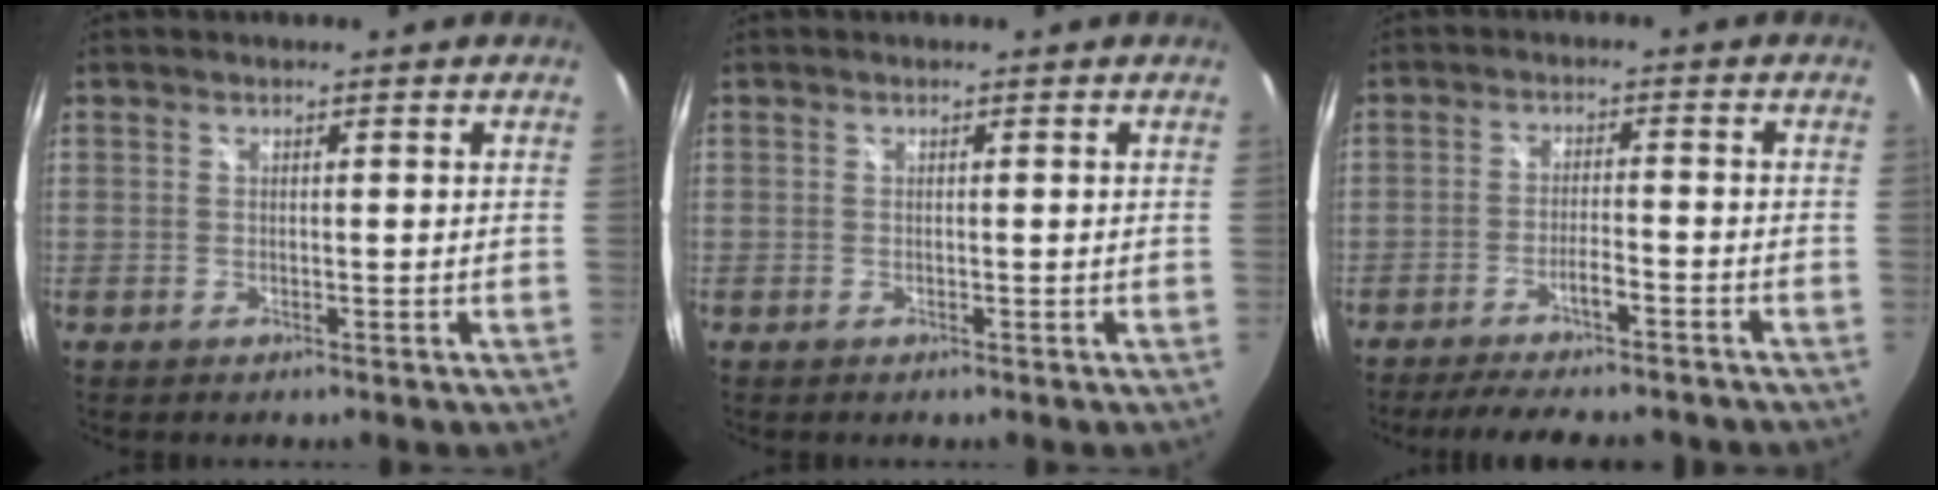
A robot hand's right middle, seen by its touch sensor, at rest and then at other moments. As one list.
[{"total": 0.0}, {"total": 11.8, "force": [-10.4, 1.7, 5.4], "torque": [-0.116, -0.007, -0.154]}]